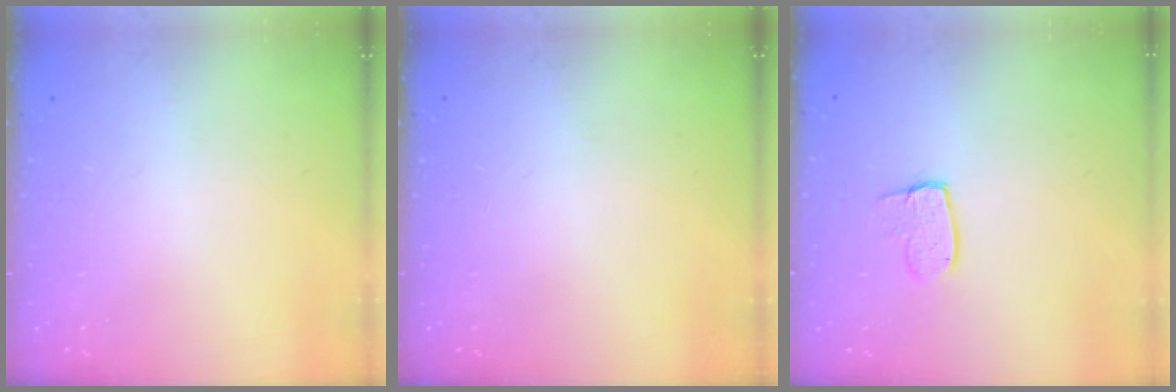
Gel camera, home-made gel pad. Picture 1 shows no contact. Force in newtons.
{"total": 0.0}
{"total": 5.1, "press": 5.1, "slide": 0.4}